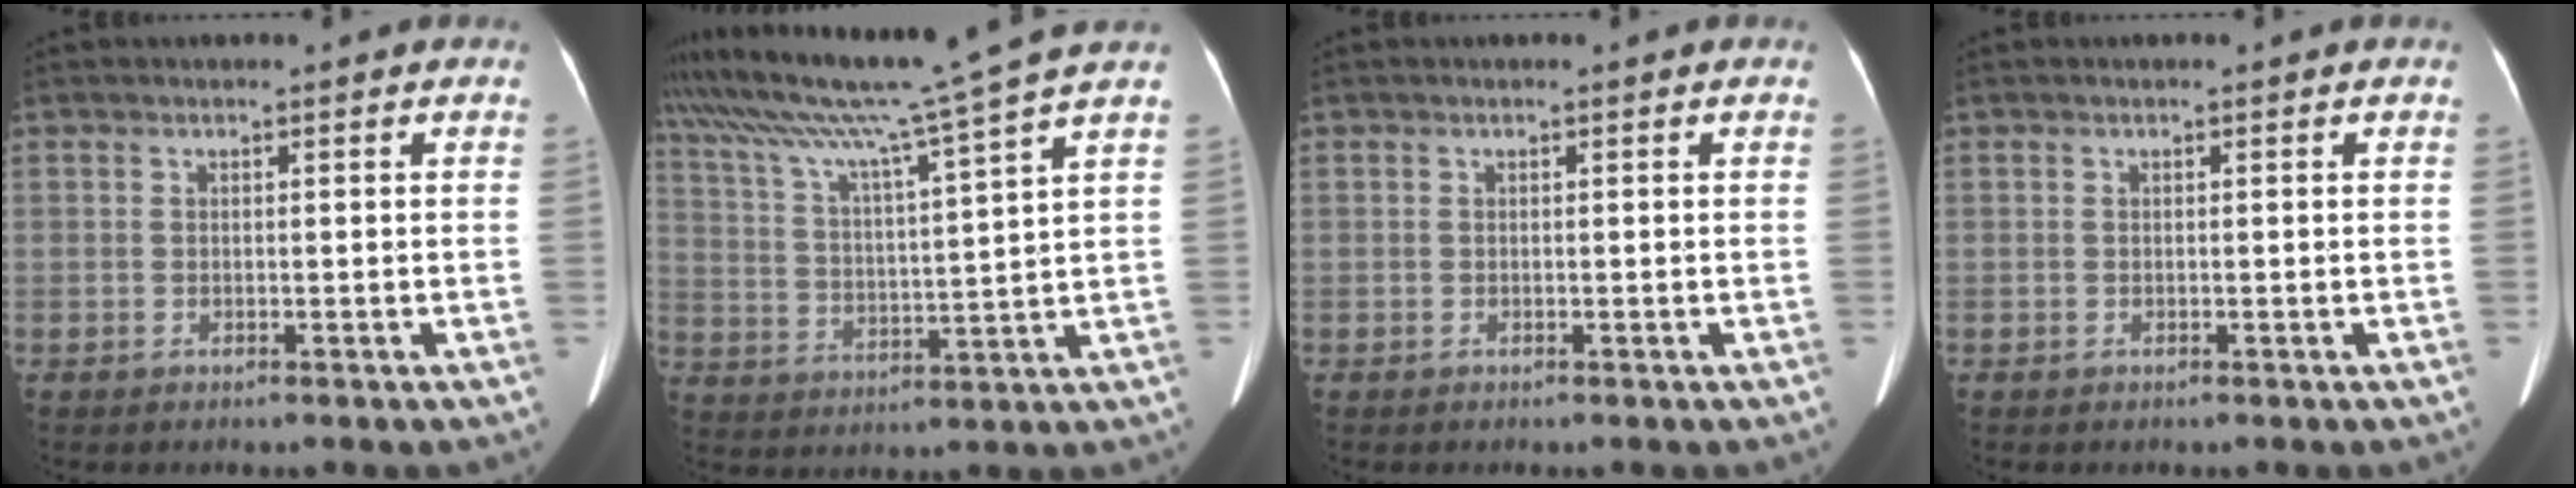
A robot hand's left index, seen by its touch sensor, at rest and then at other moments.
{"total": 16.9, "force": [14.0, -3.4, 8.9], "torque": [-0.162, -0.021, 0.224]}
{"total": 0.0}
{"total": 0.0}